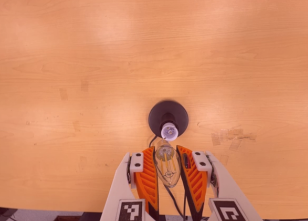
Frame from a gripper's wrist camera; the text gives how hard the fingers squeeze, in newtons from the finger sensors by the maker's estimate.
{"total": 19.6, "left": 21.4, "right": 17.8}